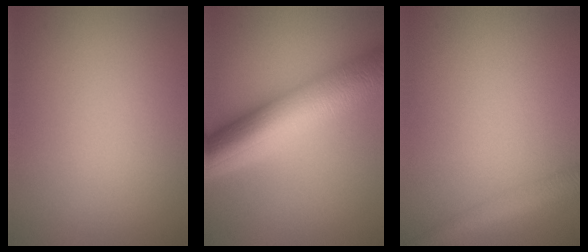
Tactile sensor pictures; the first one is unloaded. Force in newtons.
{"total": 12.1, "press": 12.1, "slide": 0.2}
{"total": 2.9, "press": 2.9, "slide": 0.1}